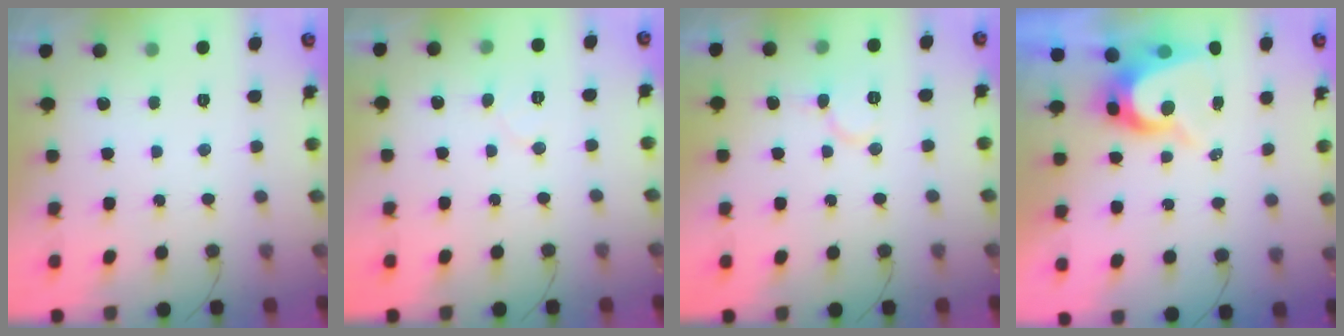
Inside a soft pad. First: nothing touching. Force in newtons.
{"total": 5.1, "press": 5.1, "slide": 0.5}
{"total": 7.4, "press": 7.3, "slide": 0.4}
{"total": 9.4, "press": 9.4, "slide": 0.9}